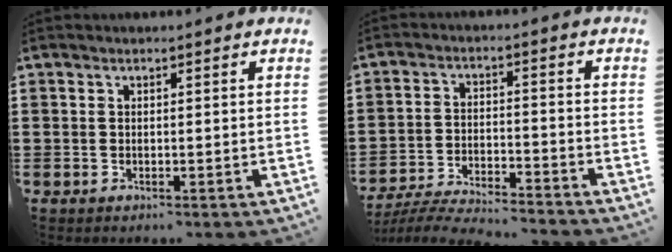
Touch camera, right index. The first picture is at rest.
{"total": 5.5, "force": [-5.4, 0.1, 1.2], "torque": [-0.031, -0.003, -0.110]}